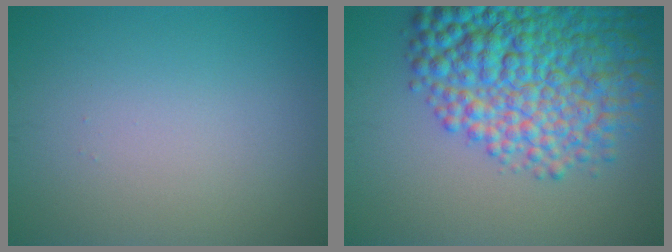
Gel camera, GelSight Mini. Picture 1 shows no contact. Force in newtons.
{"total": 11.4, "press": 11.4, "slide": 0.3}